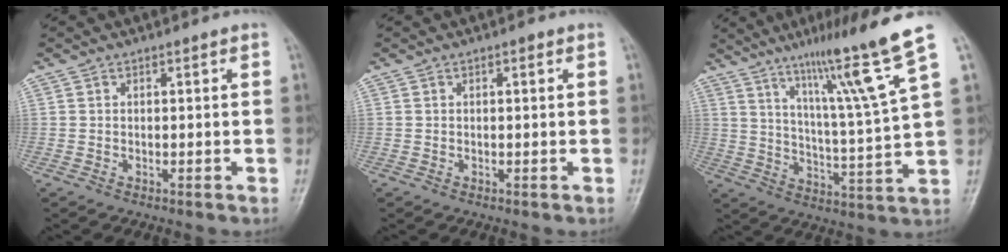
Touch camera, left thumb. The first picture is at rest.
{"total": 0.8, "force": [0.2, 0.3, 0.7], "torque": [-0.007, 0.002, 0.002]}
{"total": 14.8, "force": [9.9, -1.6, 10.9], "torque": [-0.169, -0.064, 0.159]}